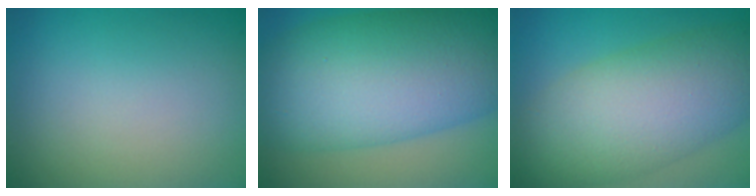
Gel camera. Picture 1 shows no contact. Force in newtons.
{"total": 14.5, "press": 14.5, "slide": 0.1}
{"total": 9.9, "press": 9.9, "slide": 0.3}